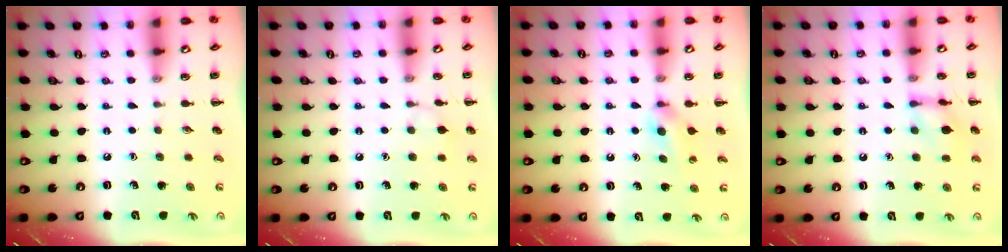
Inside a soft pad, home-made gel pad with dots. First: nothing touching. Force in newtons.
{"total": 6.0, "press": 5.7, "slide": 1.9}
{"total": 6.1, "press": 5.8, "slide": 1.9}
{"total": 9.9, "press": 9.9, "slide": 0.4}